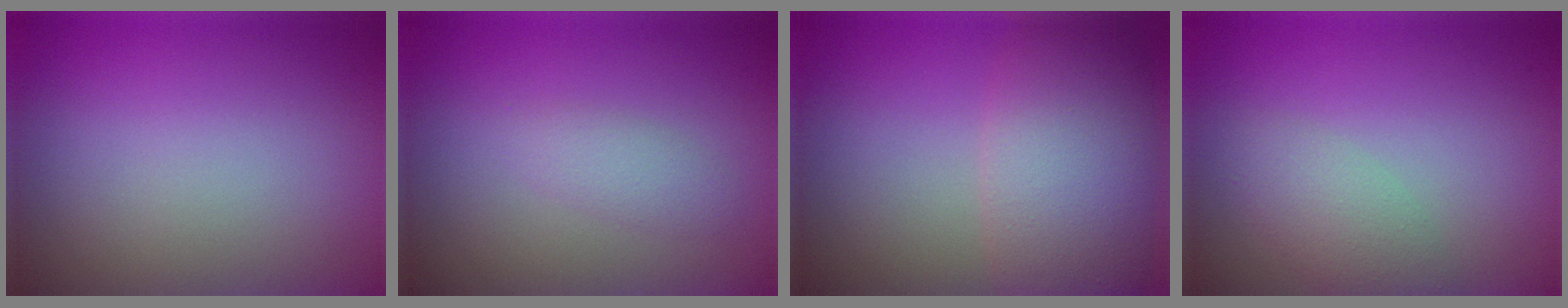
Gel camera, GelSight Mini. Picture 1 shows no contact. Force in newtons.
{"total": 1.6, "press": 1.6, "slide": 0.0}
{"total": 8.6, "press": 8.6, "slide": 0.6}
{"total": 2.8, "press": 2.8, "slide": 0.1}